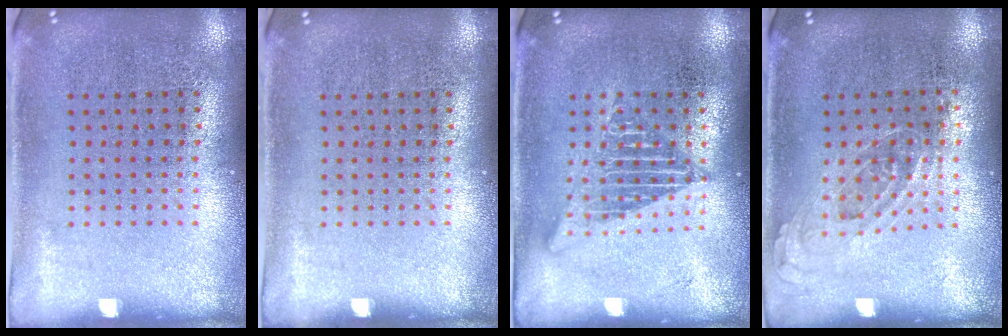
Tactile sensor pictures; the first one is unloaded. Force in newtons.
{"total": 0.0}
{"total": 2.8, "press": 2.8, "slide": 0.3}
{"total": 0.8, "press": 0.6, "slide": 0.5}